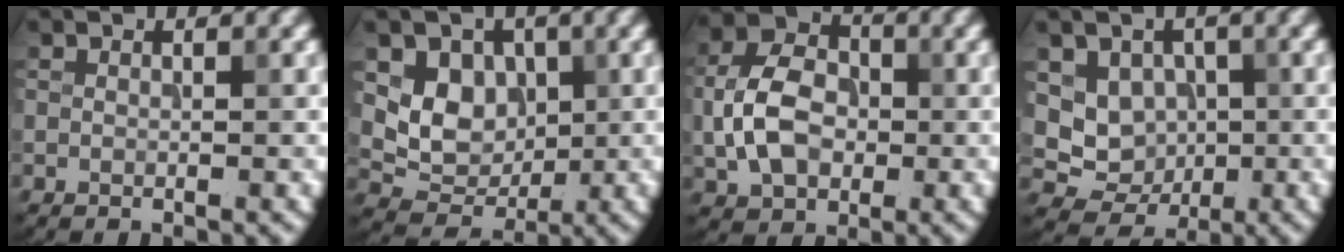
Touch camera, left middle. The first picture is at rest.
{"total": 4.8, "force": [1.0, 4.0, 2.5], "torque": [-0.045, -0.011, 0.014]}
{"total": 6.2, "force": [-0.9, 4.4, 4.2], "torque": [-0.084, 0.008, -0.021]}
{"total": 4.5, "force": [0.4, 4.0, 2.0], "torque": [-0.023, -0.007, 0.008]}